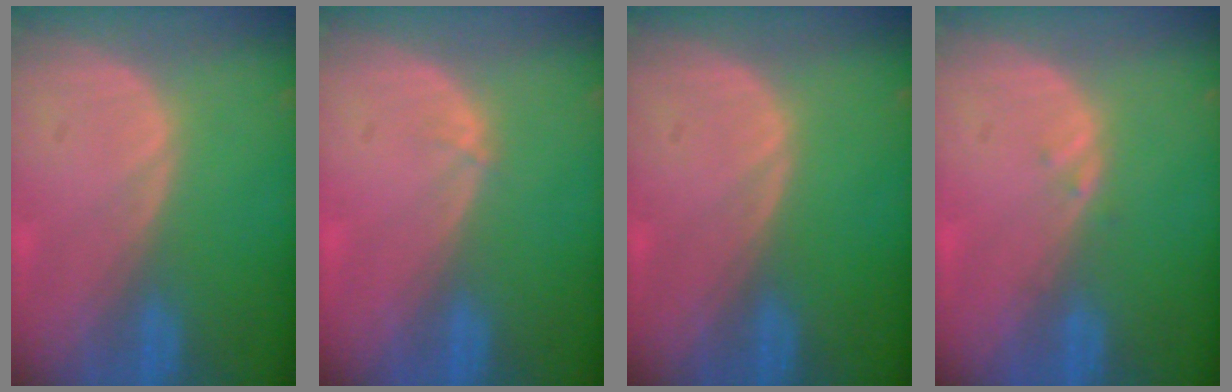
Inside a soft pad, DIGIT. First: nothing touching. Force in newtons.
{"total": 0.6, "press": 0.4, "slide": 0.3}
{"total": 0.0}
{"total": 0.7, "press": 0.6, "slide": 0.3}